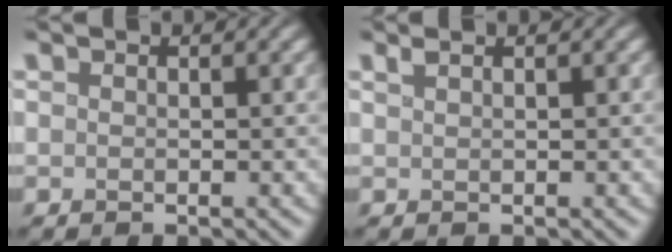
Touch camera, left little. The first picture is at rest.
{"total": 1.0, "force": [0.7, 0.3, 0.6], "torque": [-0.007, 0.005, 0.011]}